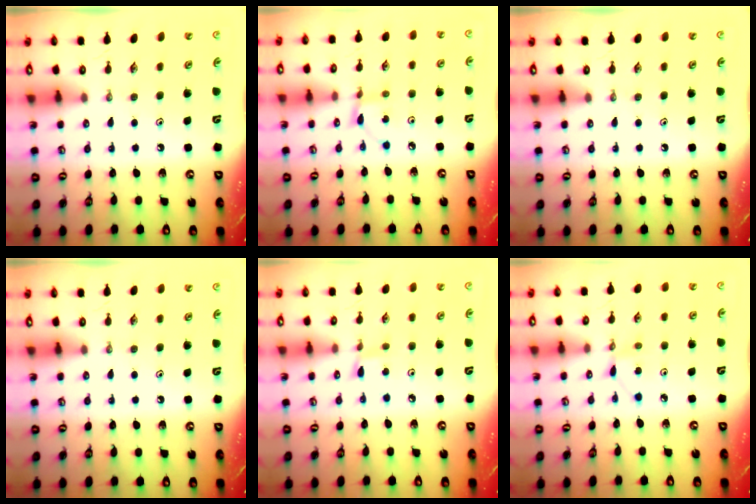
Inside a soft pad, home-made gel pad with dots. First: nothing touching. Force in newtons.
{"total": 2.7, "press": 2.6, "slide": 0.3}
{"total": 0.0}
{"total": 0.0}
{"total": 3.5, "press": 3.5, "slide": 0.3}
{"total": 2.8, "press": 2.8, "slide": 0.3}